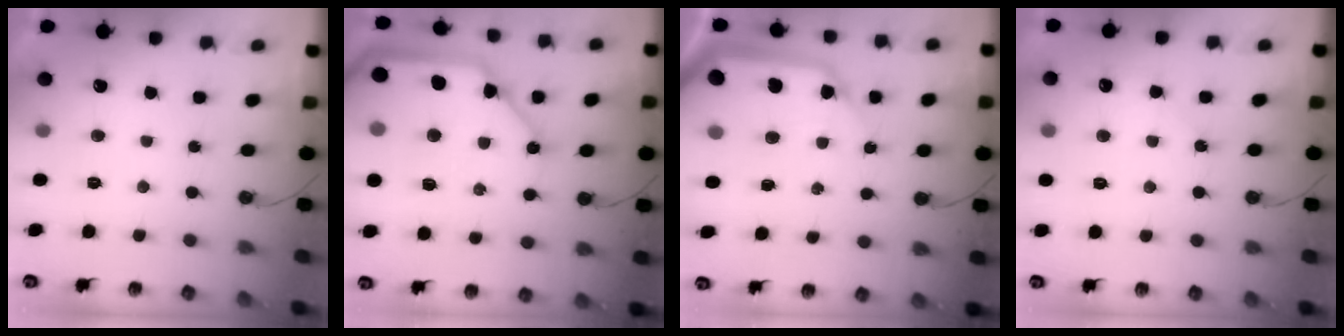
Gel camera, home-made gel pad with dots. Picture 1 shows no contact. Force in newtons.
{"total": 25.1, "press": 24.9, "slide": 3.4}
{"total": 17.0, "press": 16.8, "slide": 2.6}
{"total": 5.7, "press": 5.7, "slide": 0.6}